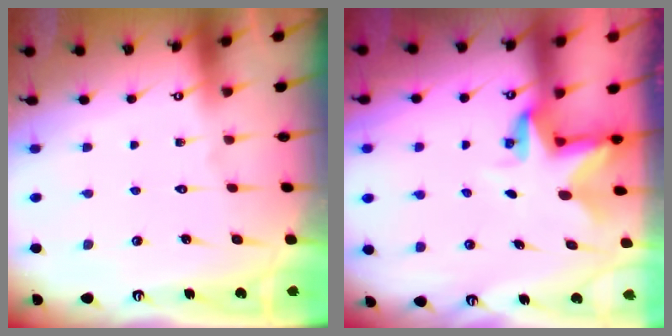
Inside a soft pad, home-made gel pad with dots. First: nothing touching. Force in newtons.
{"total": 3.5, "press": 3.5, "slide": 0.2}